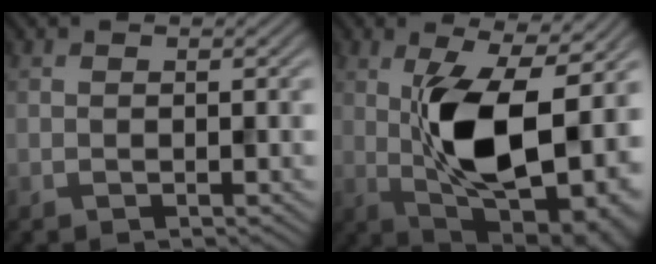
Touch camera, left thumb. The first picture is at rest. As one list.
[{"total": 14.8, "force": [0.3, 6.7, 13.2], "torque": [-0.215, -0.006, 0.005]}]